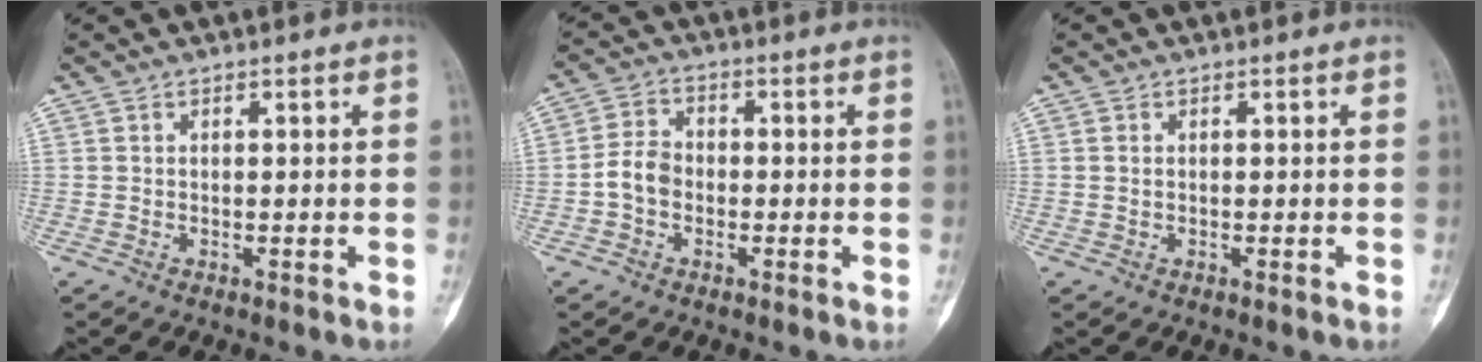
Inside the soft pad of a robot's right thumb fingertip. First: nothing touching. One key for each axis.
{"total": 5.2, "fx": -1.3, "fy": 3.9, "fz": 3.1, "tx": -0.052, "ty": 0.018, "tz": -0.034}
{"total": 0.6, "fx": 0.0, "fy": 0.4, "fz": 0.4, "tx": -0.007, "ty": 0.001, "tz": 0.001}